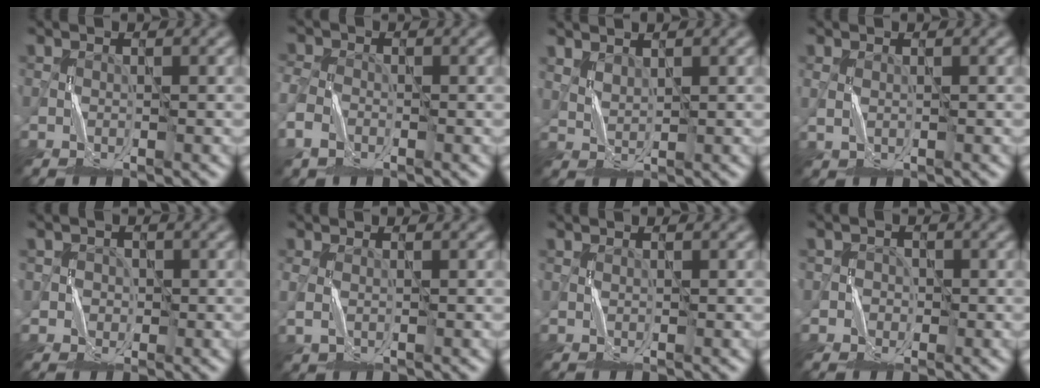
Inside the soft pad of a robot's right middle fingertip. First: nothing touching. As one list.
[{"total": 3.7, "force": [-1.9, 2.6, 1.8], "torque": [-0.053, -0.004, -0.046]}, {"total": 1.7, "force": [1.5, 0.6, 0.7], "torque": [-0.024, -0.001, 0.036]}, {"total": 0.8, "force": [0.4, 0.5, 0.5], "torque": [-0.019, 0.001, 0.012]}, {"total": 2.1, "force": [0.4, 2.0, -0.1], "torque": [0.008, -0.003, 0.006]}, {"total": 1.4, "force": [0.0, 0.9, 1.1], "torque": [-0.034, -0.001, 0.003]}, {"total": 0.0}, {"total": 1.6, "force": [-0.4, 1.5, -0.4], "torque": [0.020, 0.003, -0.013]}]